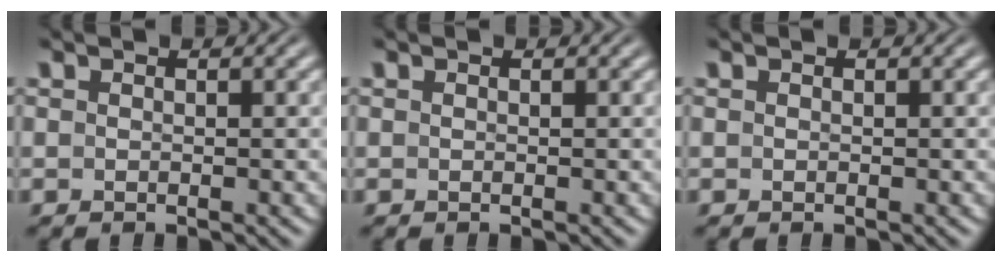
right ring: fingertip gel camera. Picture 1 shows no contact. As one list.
[{"total": 0.0}, {"total": 0.0}]